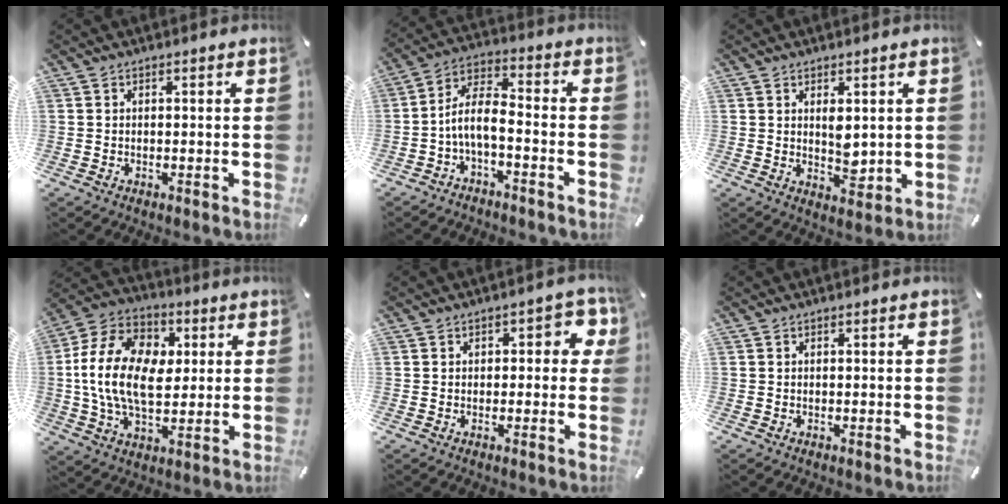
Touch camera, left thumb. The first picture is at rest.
{"total": 7.2, "force": [-3.4, 3.0, 5.7], "torque": [-0.117, -0.001, -0.064]}
{"total": 5.0, "force": [1.4, 3.0, 3.7], "torque": [-0.043, -0.015, 0.022]}
{"total": 18.5, "force": [1.3, 12.9, 13.2], "torque": [-0.273, 0.011, 0.021]}
{"total": 4.8, "force": [1.1, 2.8, 3.7], "torque": [-0.044, 0.001, 0.011]}
{"total": 0.0}